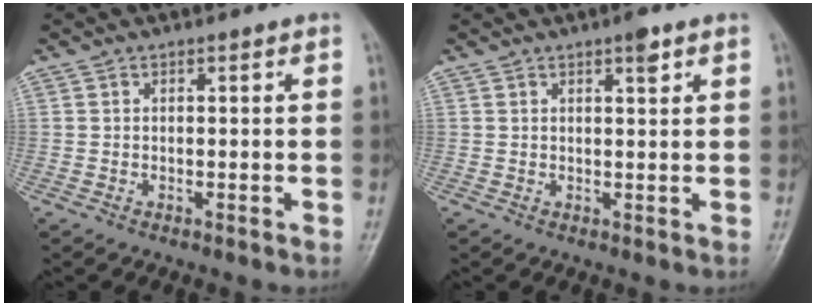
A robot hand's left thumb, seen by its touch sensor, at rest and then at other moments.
{"total": 2.5, "force": [1.5, 0.7, 1.8], "torque": [-0.022, -0.007, 0.020]}